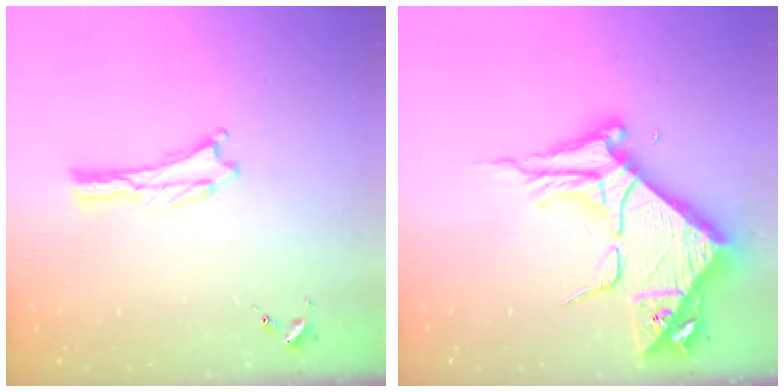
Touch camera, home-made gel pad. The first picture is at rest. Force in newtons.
{"total": 9.5, "press": 9.5, "slide": 1.1}